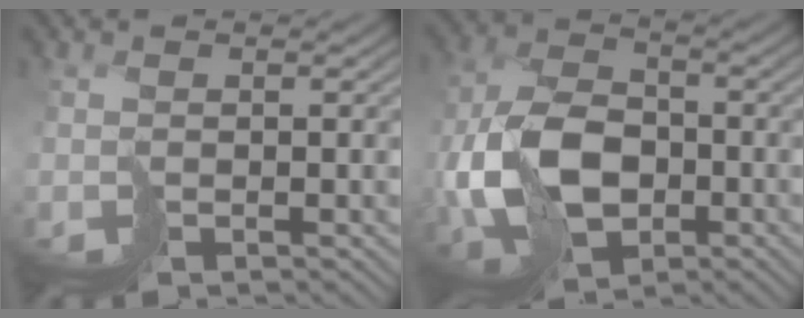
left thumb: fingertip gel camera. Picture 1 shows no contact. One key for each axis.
{"total": 11.6, "fx": -2.1, "fy": 7.9, "fz": 8.3, "tx": -0.207, "ty": -0.014, "tz": -0.049}